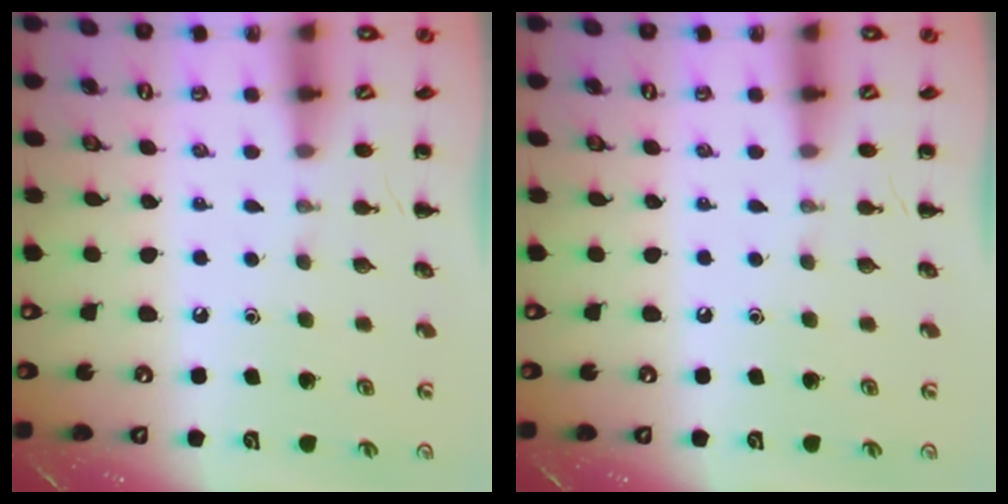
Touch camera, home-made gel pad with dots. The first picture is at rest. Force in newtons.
{"total": 0.0}